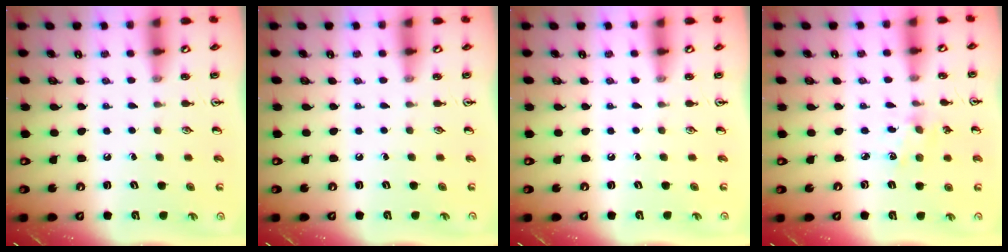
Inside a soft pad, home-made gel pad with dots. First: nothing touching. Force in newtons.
{"total": 0.0}
{"total": 0.0}
{"total": 1.7, "press": 1.7, "slide": 0.4}